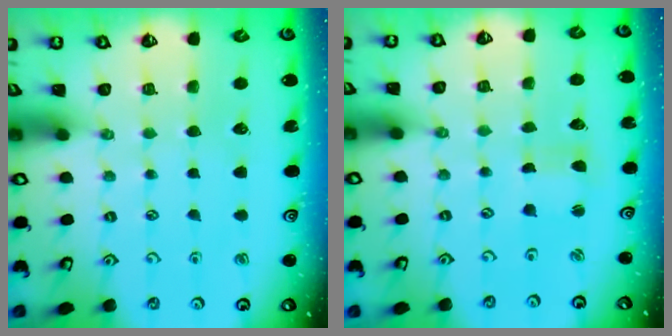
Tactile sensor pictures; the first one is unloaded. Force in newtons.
{"total": 1.3, "press": 1.3, "slide": 0.3}